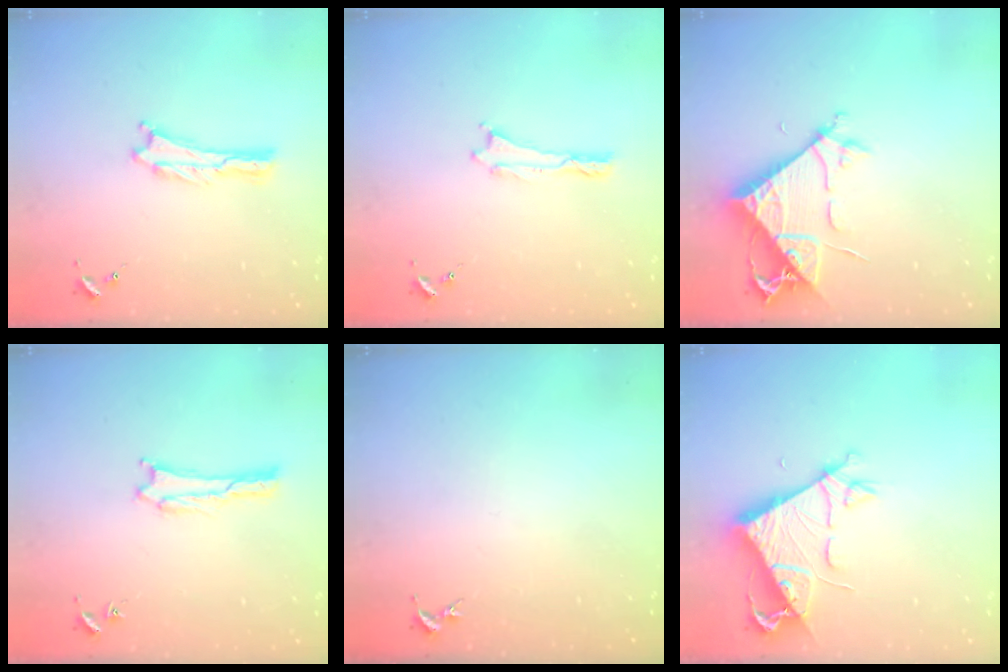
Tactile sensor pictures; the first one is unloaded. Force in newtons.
{"total": 0.0}
{"total": 7.7, "press": 7.6, "slide": 0.9}
{"total": 1.7, "press": 1.7, "slide": 0.1}
{"total": 0.0}
{"total": 7.4, "press": 7.4, "slide": 0.7}